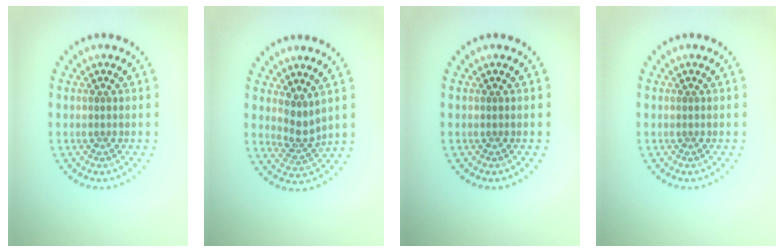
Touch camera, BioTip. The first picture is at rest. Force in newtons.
{"total": 2.3, "press": 1.6, "slide": 1.6}
{"total": 0.0}
{"total": 0.0}